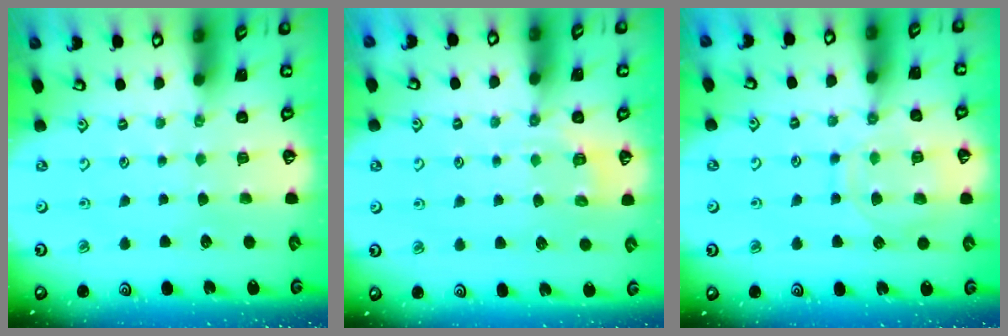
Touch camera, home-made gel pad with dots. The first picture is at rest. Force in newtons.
{"total": 4.8, "press": 4.5, "slide": 1.7}
{"total": 12.2, "press": 12.1, "slide": 1.1}